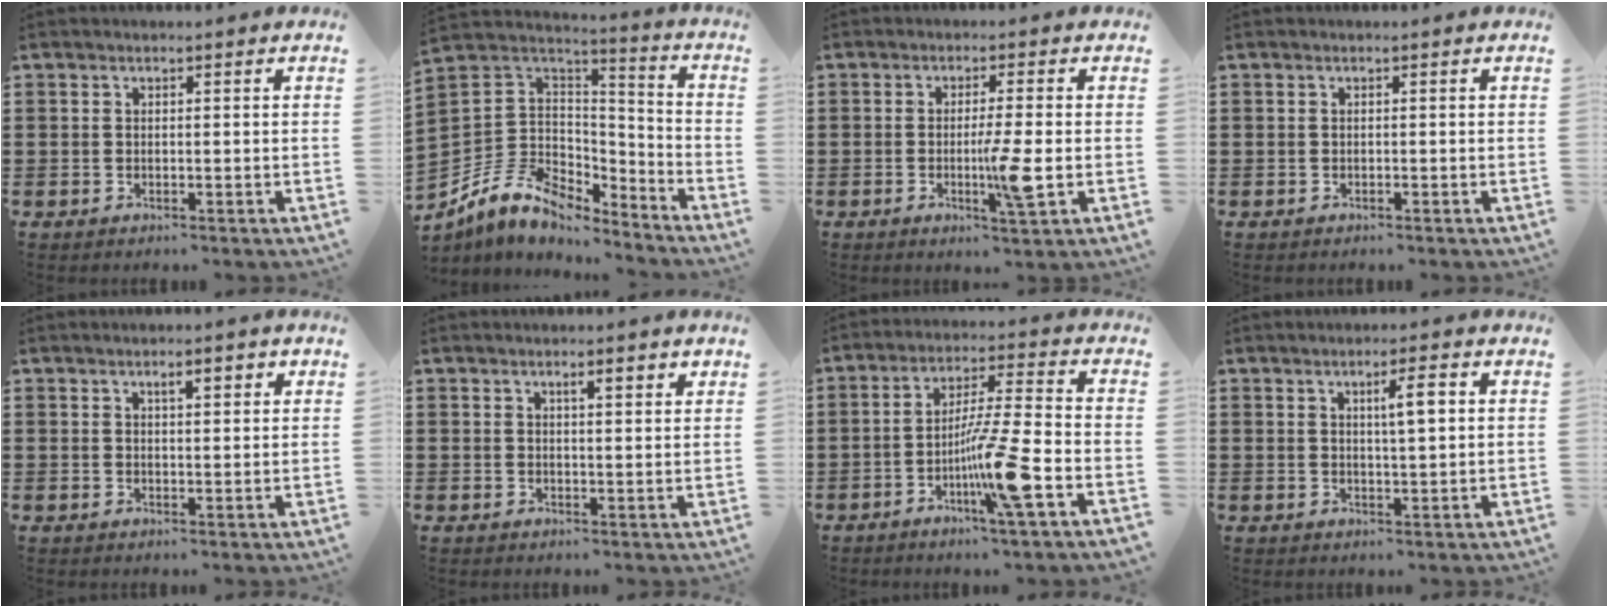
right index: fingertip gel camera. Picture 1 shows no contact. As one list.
[{"total": 8.8, "force": [-5.4, 6.1, 3.3], "torque": [-0.103, 0.003, -0.106]}, {"total": 6.4, "force": [-1.3, 0.1, 6.2], "torque": [-0.118, -0.017, -0.028]}, {"total": 0.0}, {"total": 2.6, "force": [1.1, 0.7, 2.2], "torque": [-0.030, -0.001, 0.012]}, {"total": 2.3, "force": [1.0, 0.5, 2.0], "torque": [-0.033, 0.000, 0.013]}, {"total": 12.2, "force": [-4.9, 0.2, 11.2], "torque": [-0.209, -0.003, -0.094]}, {"total": 3.9, "force": [1.0, 0.5, 3.7], "torque": [-0.057, -0.001, 0.009]}]